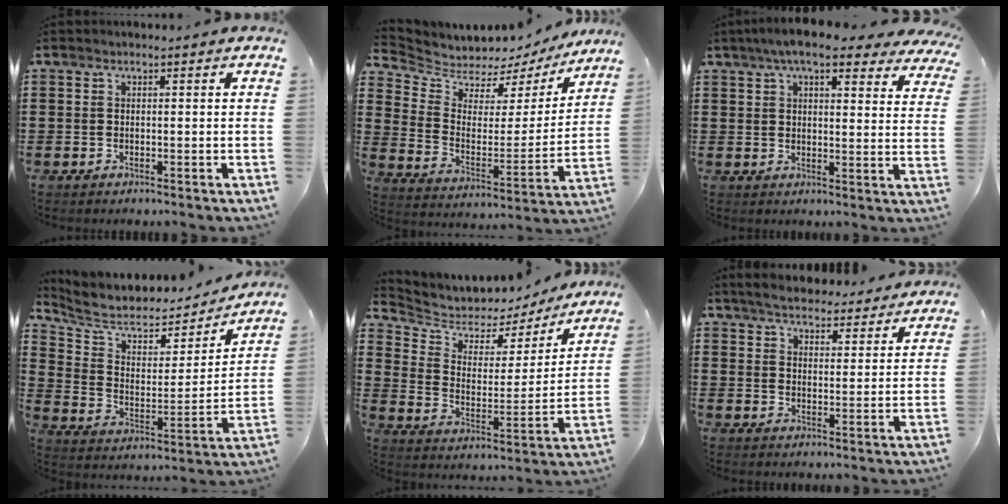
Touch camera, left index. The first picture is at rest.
{"total": 5.0, "force": [4.5, 2.1, -0.2], "torque": [-0.036, -0.043, 0.073]}
{"total": 7.7, "force": [6.2, 1.2, 4.4], "torque": [-0.087, -0.013, 0.108]}
{"total": 6.3, "force": [5.6, 2.3, 2.0], "torque": [-0.075, -0.040, 0.092]}
{"total": 5.3, "force": [4.7, 2.5, 0.6], "torque": [-0.049, -0.034, 0.077]}
{"total": 4.7, "force": [4.6, 0.8, 0.7], "torque": [-0.033, -0.015, 0.082]}